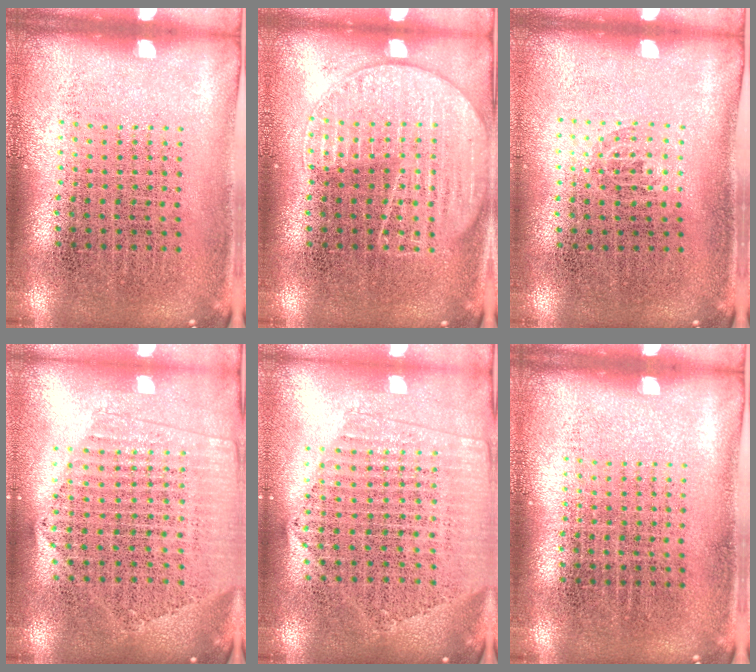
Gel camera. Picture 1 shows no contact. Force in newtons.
{"total": 2.6, "press": 2.6, "slide": 0.3}
{"total": 0.5, "press": 0.3, "slide": 0.4}
{"total": 2.0, "press": 1.8, "slide": 0.9}
{"total": 2.0, "press": 1.8, "slide": 0.9}
{"total": 0.0}